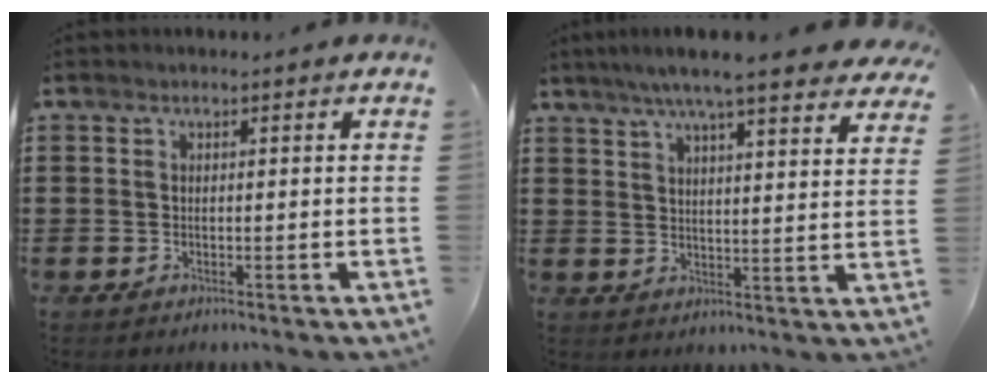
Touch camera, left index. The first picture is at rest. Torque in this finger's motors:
{"motor_torque": [1.78, -0.36, 1.05, 0.21]}